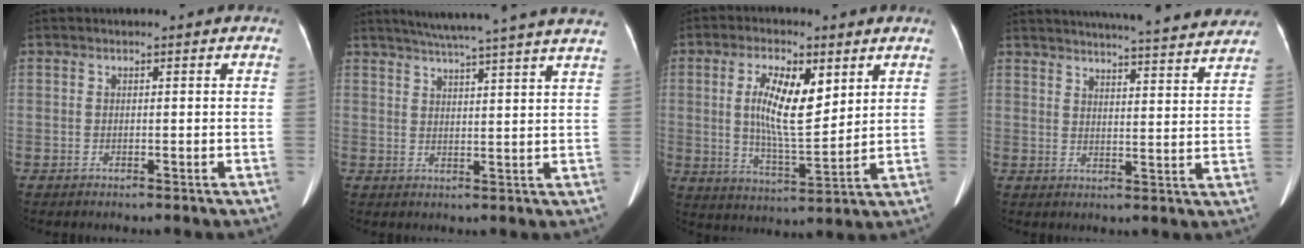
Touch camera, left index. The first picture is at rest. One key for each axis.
{"total": 19.3, "fx": 16.9, "fy": -1.1, "fz": 9.3, "tx": -0.148, "ty": -0.005, "tz": 0.210}
{"total": 10.2, "fx": 3.1, "fy": 2.9, "fz": 9.3, "tx": -0.172, "ty": -0.006, "tz": 0.058}
{"total": 23.9, "fx": 22.1, "fy": 2.1, "fz": 8.8, "tx": -0.125, "ty": -0.036, "tz": 0.266}